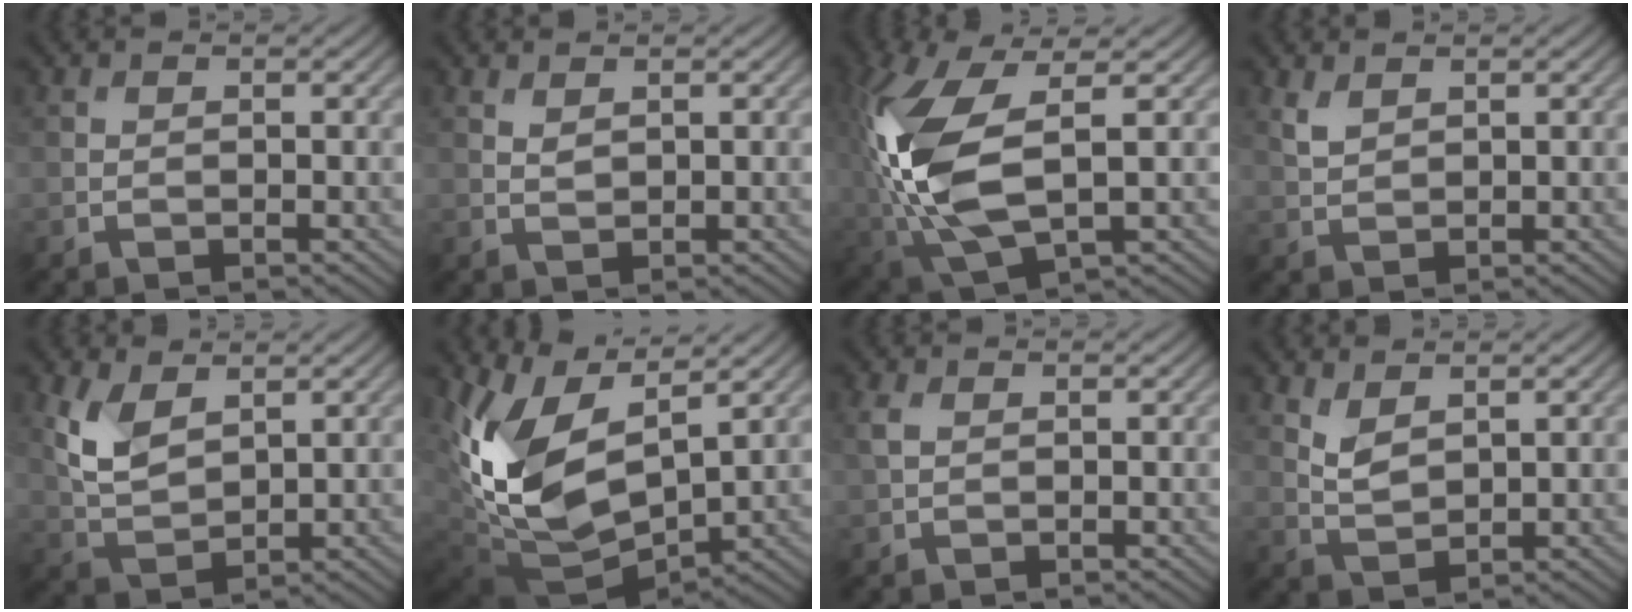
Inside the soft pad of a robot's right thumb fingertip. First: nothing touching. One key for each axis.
{"total": 1.1, "fx": 0.9, "fy": 0.4, "fz": 0.6, "tx": -0.020, "ty": -0.003, "tz": 0.021}
{"total": 13.7, "fx": 0.3, "fy": 6.8, "fz": 11.9, "tx": -0.301, "ty": -0.012, "tz": 0.013}
{"total": 2.1, "fx": 1.4, "fy": 1.0, "fz": 1.1, "tx": -0.033, "ty": -0.001, "tz": 0.035}
{"total": 6.2, "fx": 2.8, "fy": 3.4, "fz": 4.3, "tx": -0.108, "ty": -0.005, "tz": 0.058}
{"total": 13.2, "fx": 3.4, "fy": 7.3, "fz": 10.4, "tx": -0.255, "ty": -0.013, "tz": 0.075}
{"total": 1.6, "fx": 0.5, "fy": 0.9, "fz": 1.1, "tx": -0.035, "ty": 0.004, "tz": 0.010}
{"total": 3.1, "fx": 1.9, "fy": 1.3, "fz": 2.0, "tx": -0.053, "ty": -0.006, "tz": 0.045}